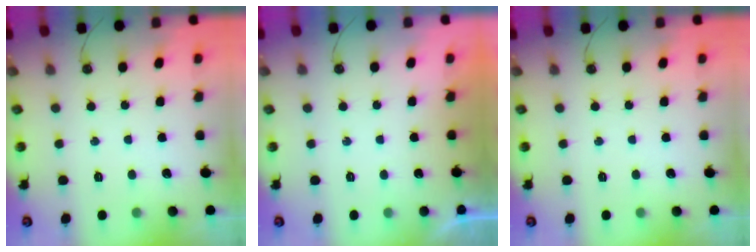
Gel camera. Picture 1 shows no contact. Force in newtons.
{"total": 0.0}
{"total": 0.0}